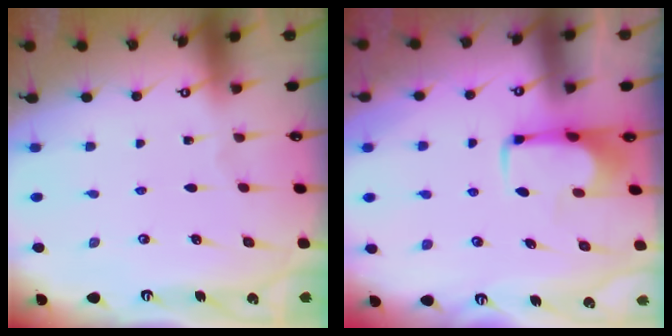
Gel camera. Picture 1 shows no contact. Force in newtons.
{"total": 2.0, "press": 2.0, "slide": 0.4}